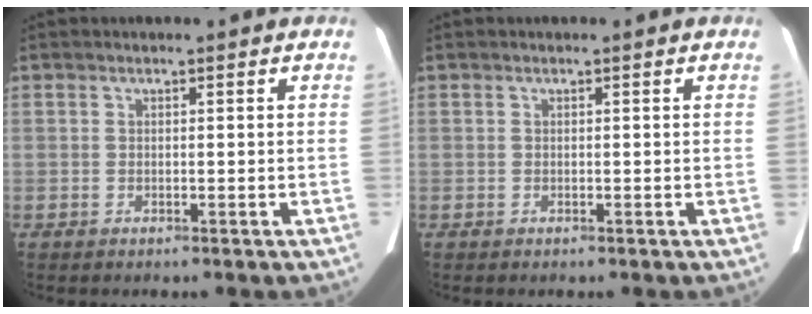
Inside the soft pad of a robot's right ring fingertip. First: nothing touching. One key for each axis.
{"total": 0.0}